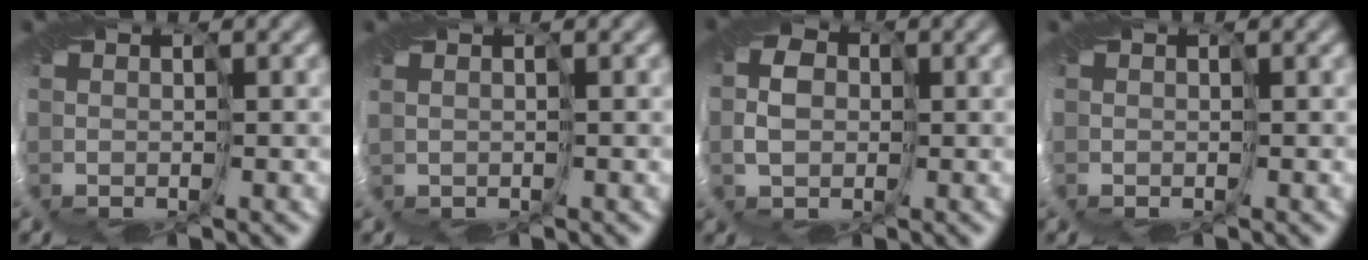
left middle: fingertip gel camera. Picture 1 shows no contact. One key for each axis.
{"total": 0.0}
{"total": 2.7, "fx": -1.1, "fy": 1.9, "fz": 1.5, "tx": -0.020, "ty": -0.011, "tz": -0.030}
{"total": 0.0}